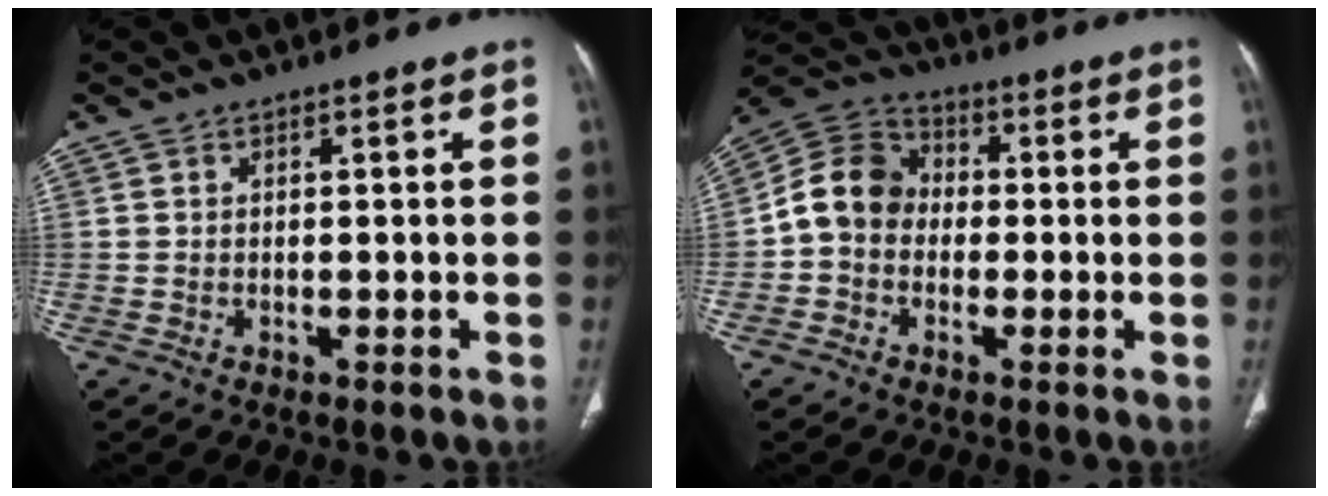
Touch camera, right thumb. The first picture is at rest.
{"total": 9.4, "force": [-0.9, 8.0, 5.0], "torque": [-0.079, 0.035, -0.034]}